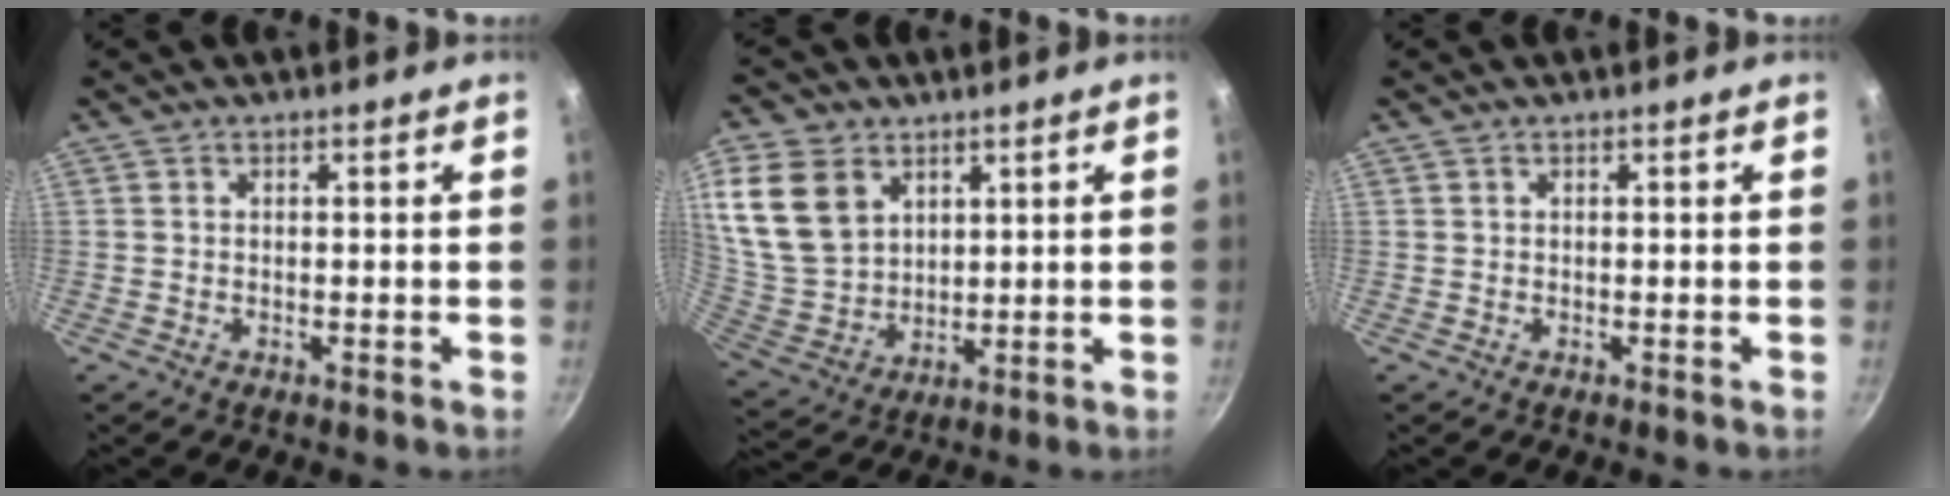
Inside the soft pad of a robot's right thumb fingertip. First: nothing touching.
{"total": 15.6, "force": [6.4, 11.4, 8.5], "torque": [-0.159, -0.023, 0.141]}
{"total": 0.0}